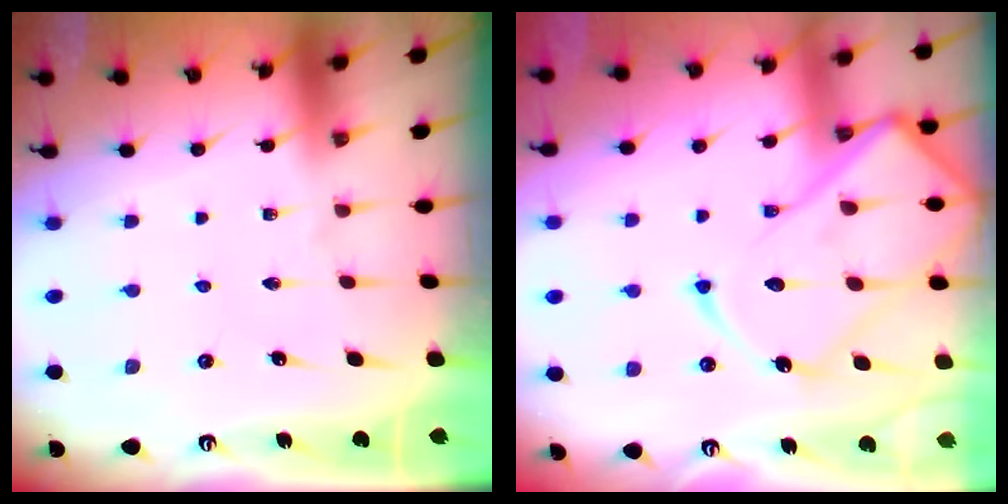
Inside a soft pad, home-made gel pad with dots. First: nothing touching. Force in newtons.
{"total": 19.5, "press": 19.4, "slide": 1.8}